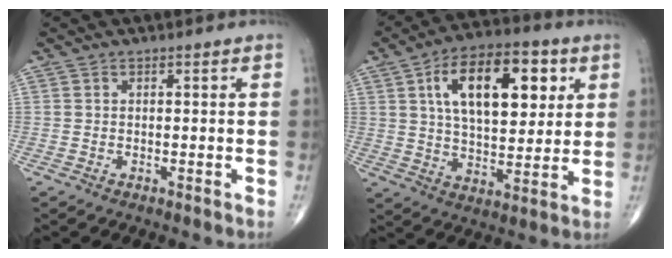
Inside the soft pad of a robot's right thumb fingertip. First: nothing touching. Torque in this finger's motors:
{"motor_torque": [0.18, 0.85, 1.52, 0.54, 0.11]}